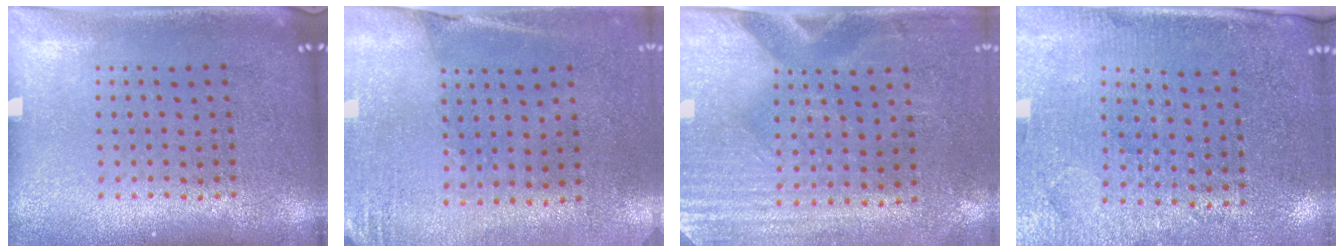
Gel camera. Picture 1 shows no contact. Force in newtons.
{"total": 2.6, "press": 2.3, "slide": 1.2}
{"total": 3.0, "press": 2.6, "slide": 1.5}
{"total": 3.0, "press": 2.9, "slide": 0.9}